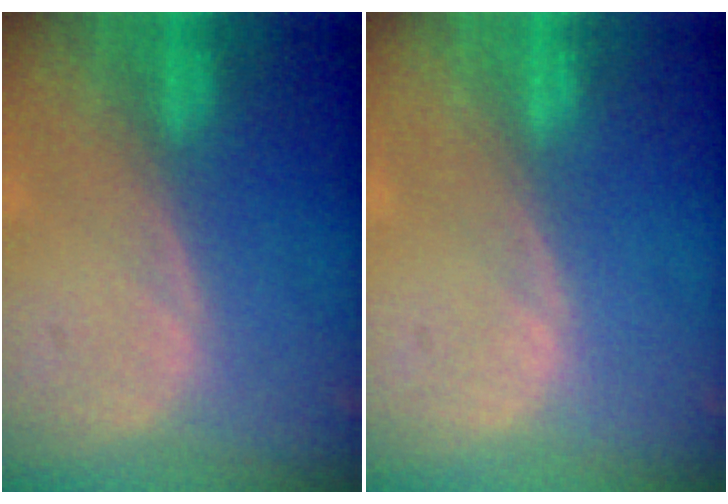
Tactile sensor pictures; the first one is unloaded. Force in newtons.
{"total": 0.0}